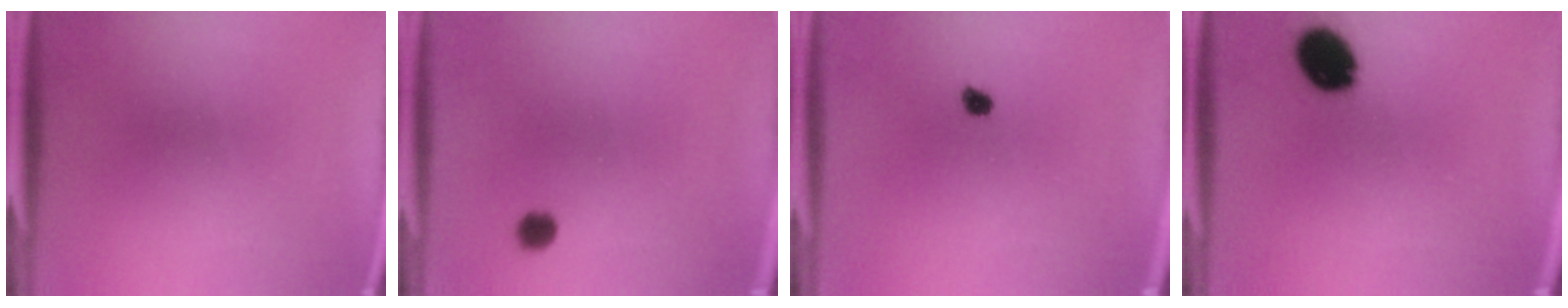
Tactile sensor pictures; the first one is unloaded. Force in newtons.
{"total": 1.8}
{"total": 1.8}
{"total": 10.5}